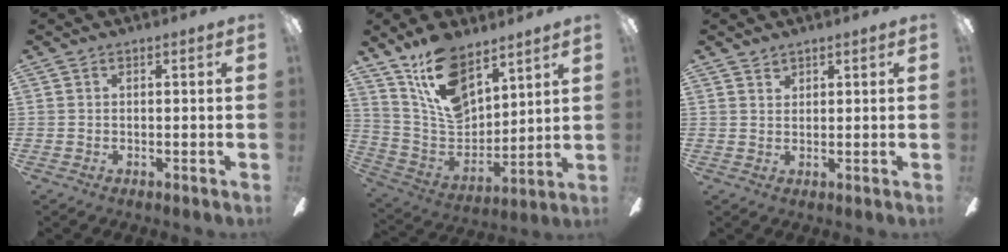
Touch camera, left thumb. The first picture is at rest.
{"total": 16.6, "force": [11.7, 8.2, 8.5], "torque": [-0.168, -0.056, 0.220]}
{"total": 1.5, "force": [1.3, 0.7, 0.1], "torque": [0.005, -0.005, 0.024]}